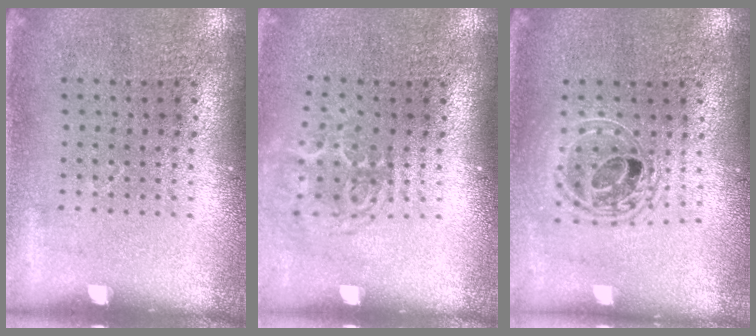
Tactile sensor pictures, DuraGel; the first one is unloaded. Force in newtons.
{"total": 1.8, "press": 1.2, "slide": 1.3}
{"total": 1.6, "press": 1.4, "slide": 0.9}